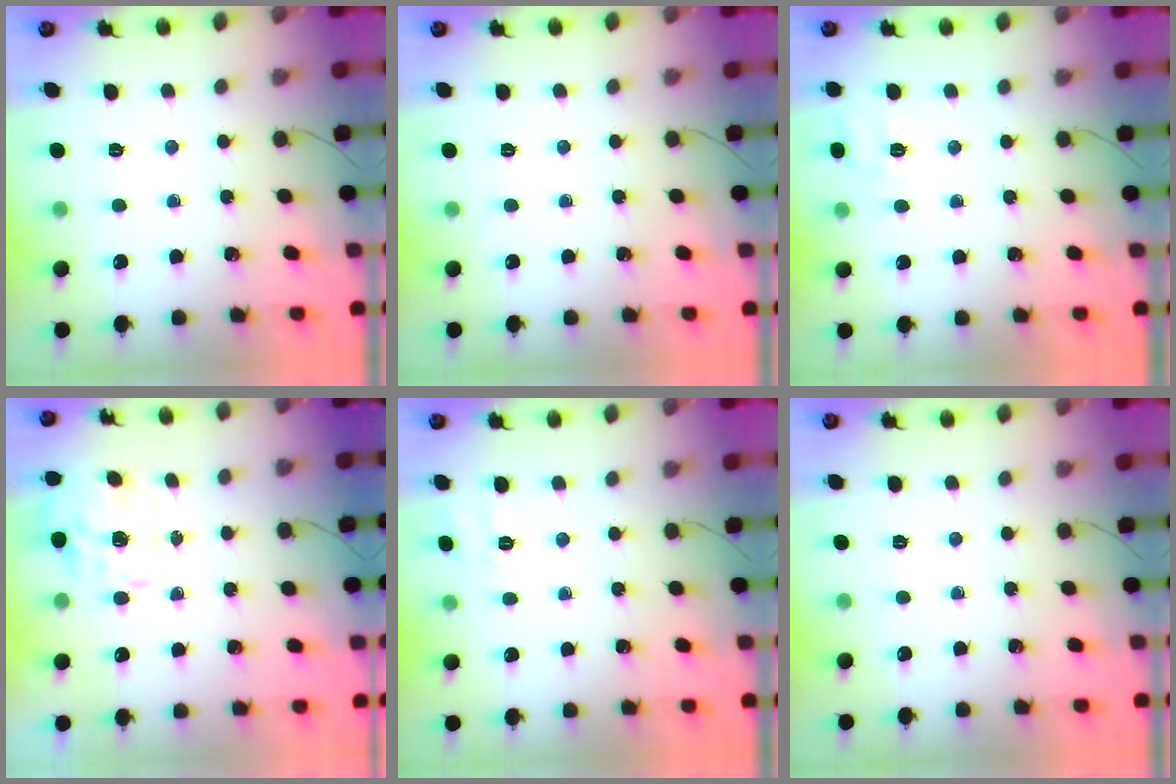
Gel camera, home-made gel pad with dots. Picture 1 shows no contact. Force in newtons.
{"total": 0.0}
{"total": 6.9, "press": 6.7, "slide": 1.6}
{"total": 1.7, "press": 1.5, "slide": 0.7}
{"total": 2.7, "press": 2.0, "slide": 1.8}
{"total": 0.0}